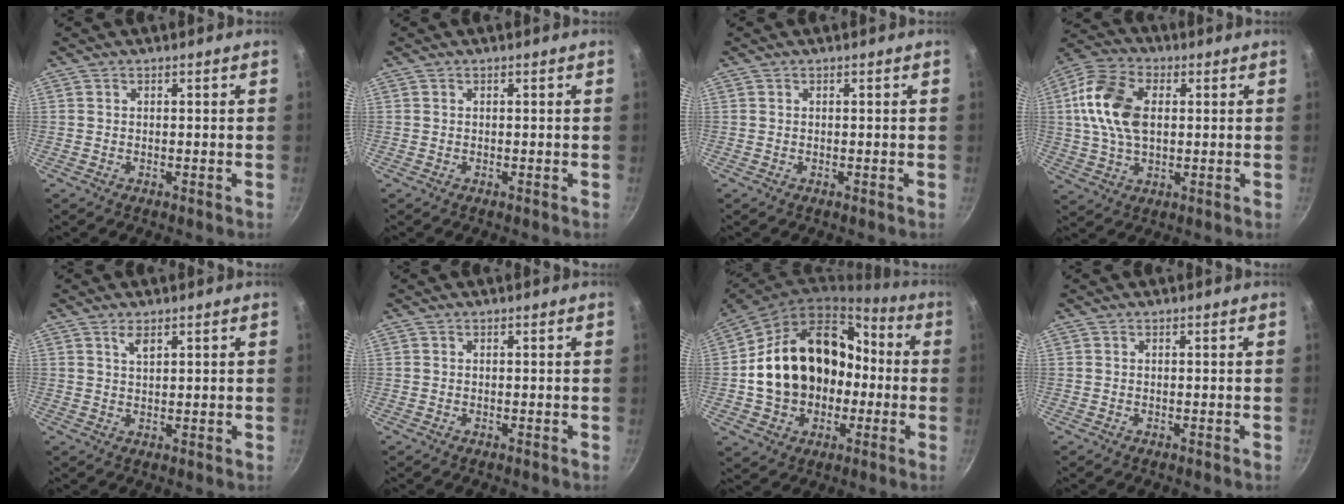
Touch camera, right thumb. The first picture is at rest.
{"total": 0.0}
{"total": 0.0}
{"total": 14.2, "force": [2.1, 8.9, 10.9], "torque": [-0.191, 0.013, 0.028]}
{"total": 2.4, "force": [1.4, 1.0, 1.7], "torque": [-0.027, -0.007, 0.029]}
{"total": 0.0}
{"total": 22.2, "force": [-0.8, 17.3, 13.9], "torque": [-0.216, 0.063, -0.002]}
{"total": 0.0}